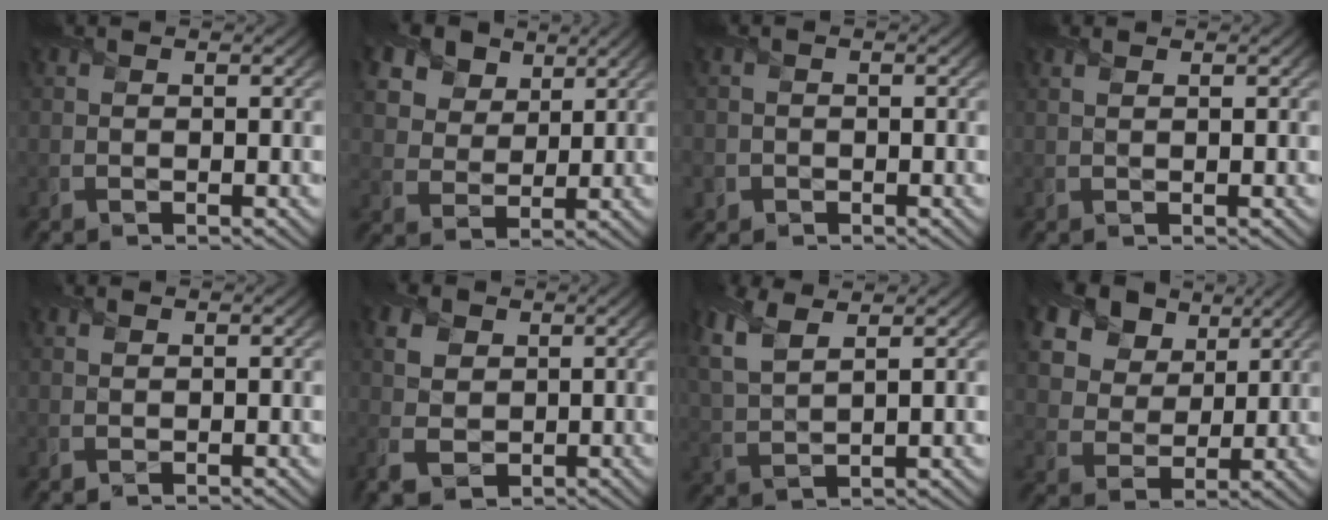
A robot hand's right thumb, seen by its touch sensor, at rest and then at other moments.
{"total": 10.8, "force": [6.8, 7.0, 4.6], "torque": [-0.167, 0.000, 0.135]}
{"total": 1.7, "force": [-0.8, 1.6, 0.2], "torque": [0.004, -0.003, -0.017]}
{"total": 0.7, "force": [0.6, 0.1, 0.4], "torque": [-0.013, 0.004, 0.011]}
{"total": 0.6, "force": [0.2, 0.4, 0.4], "torque": [-0.010, 0.001, 0.003]}
{"total": 5.1, "force": [0.5, 4.0, 3.1], "torque": [-0.091, -0.004, 0.005]}
{"total": 6.8, "force": [3.9, 2.6, 4.9], "torque": [-0.140, 0.013, 0.082]}
{"total": 16.8, "force": [9.9, 11.3, 7.6], "torque": [-0.232, 0.026, 0.210]}